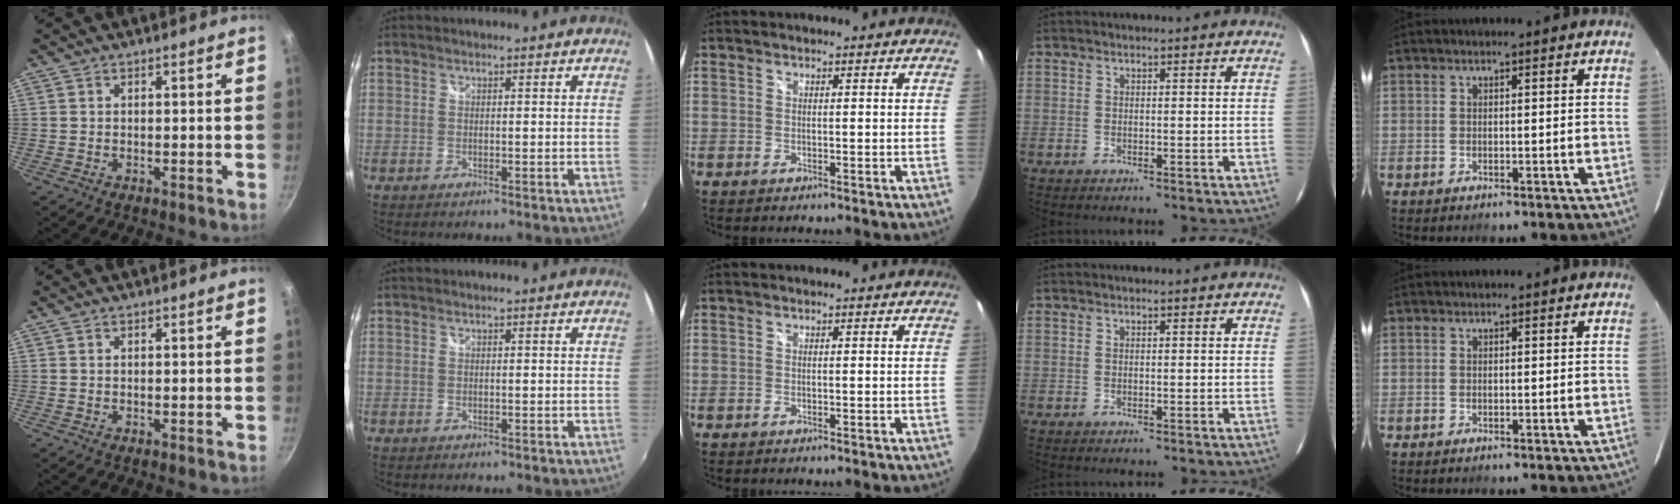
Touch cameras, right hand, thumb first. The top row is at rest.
{}